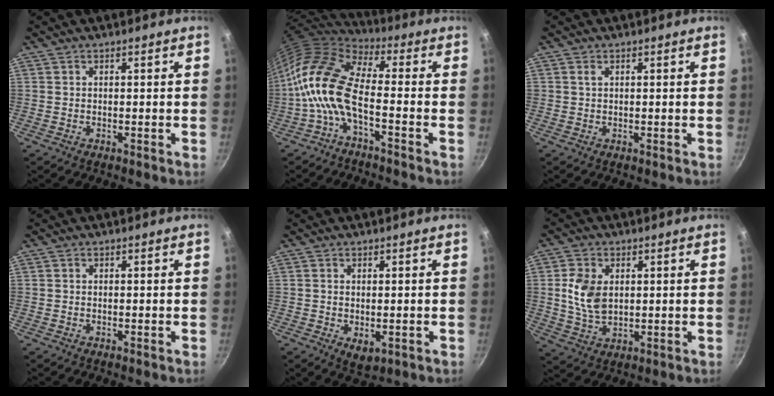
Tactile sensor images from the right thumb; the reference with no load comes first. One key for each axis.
{"total": 13.0, "fx": -3.0, "fy": 5.6, "fz": 11.4, "tx": -0.224, "ty": 0.033, "tz": -0.074}
{"total": 1.0, "fx": 0.4, "fy": 0.7, "fz": 0.5, "tx": -0.010, "ty": 0.000, "tz": 0.008}
{"total": 0.0}
{"total": 3.6, "fx": -0.6, "fy": 2.1, "fz": 2.9, "tx": -0.044, "ty": -0.014, "tz": -0.005}
{"total": 5.2, "fx": 0.6, "fy": 3.6, "fz": 3.8, "tx": -0.066, "ty": -0.002, "tz": 0.013}